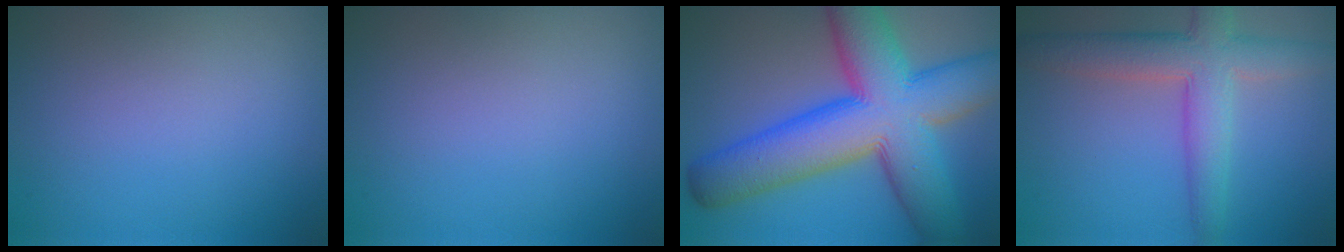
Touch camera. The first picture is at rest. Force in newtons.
{"total": 0.0}
{"total": 14.8, "press": 14.8, "slide": 0.5}
{"total": 6.1, "press": 6.1, "slide": 0.3}